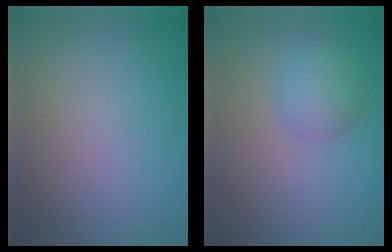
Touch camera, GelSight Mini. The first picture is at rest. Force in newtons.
{"total": 2.9, "press": 2.9, "slide": 0.1}